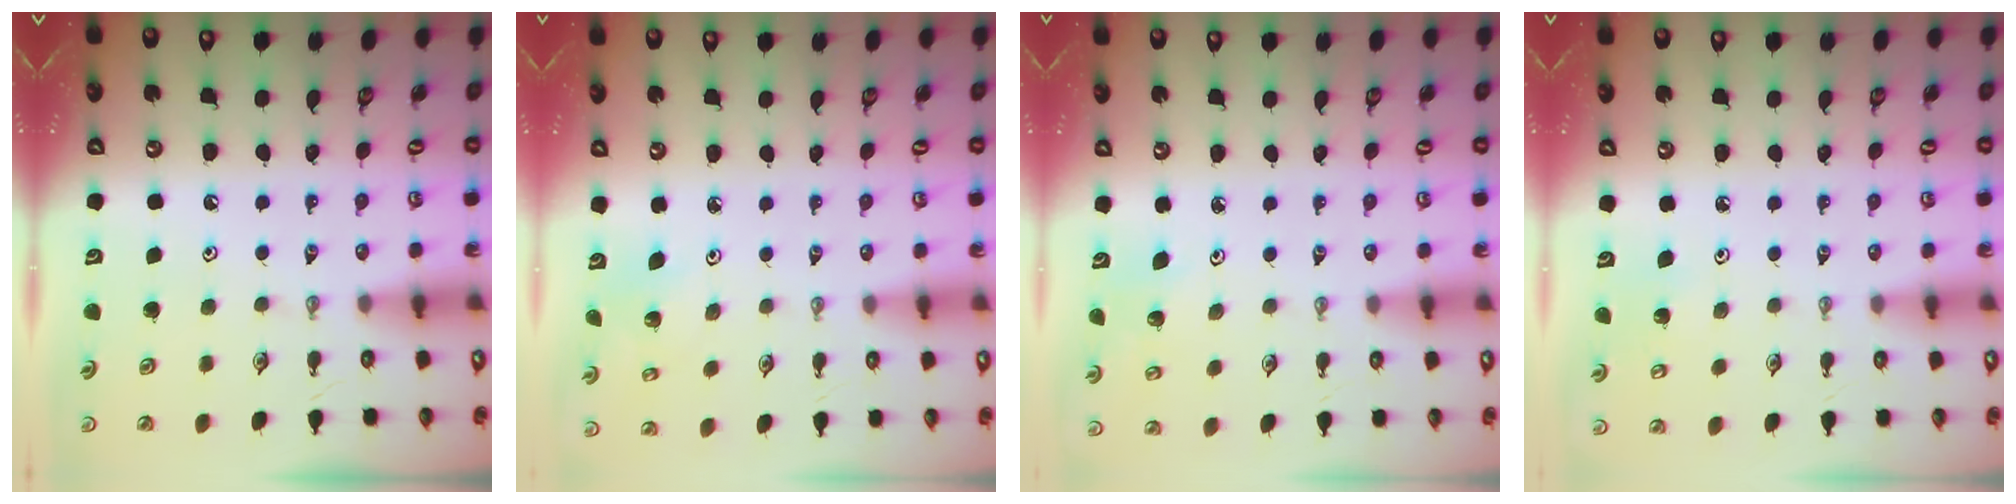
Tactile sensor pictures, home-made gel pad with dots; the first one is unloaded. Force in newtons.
{"total": 2.3, "press": 2.3, "slide": 0.2}
{"total": 3.9, "press": 3.5, "slide": 1.7}
{"total": 3.8, "press": 3.7, "slide": 0.3}